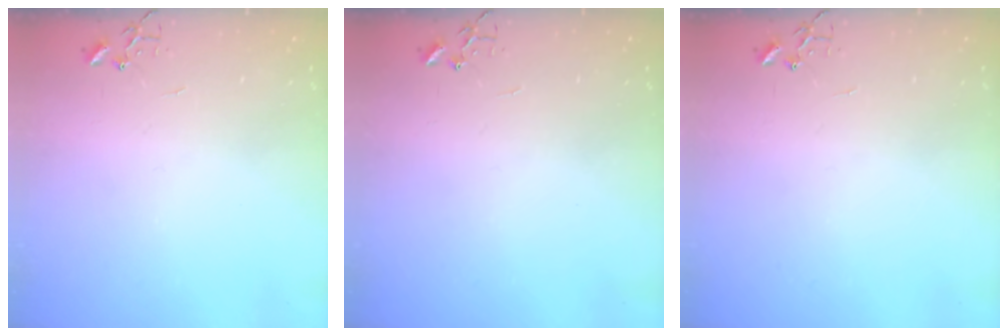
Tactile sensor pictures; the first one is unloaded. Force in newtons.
{"total": 0.0}
{"total": 0.0}